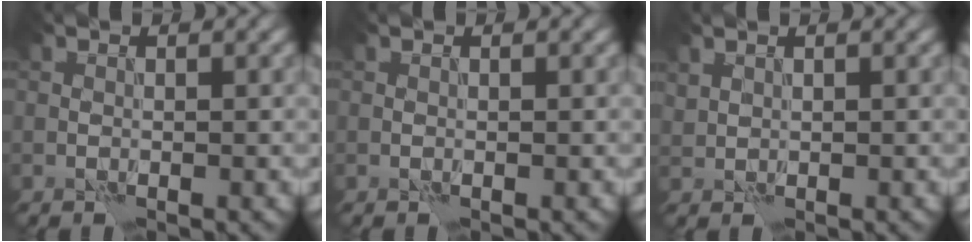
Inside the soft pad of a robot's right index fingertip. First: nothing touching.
{"total": 0.0}
{"total": 0.8, "force": [0.7, 0.4, 0.1], "torque": [-0.007, 0.001, 0.019]}